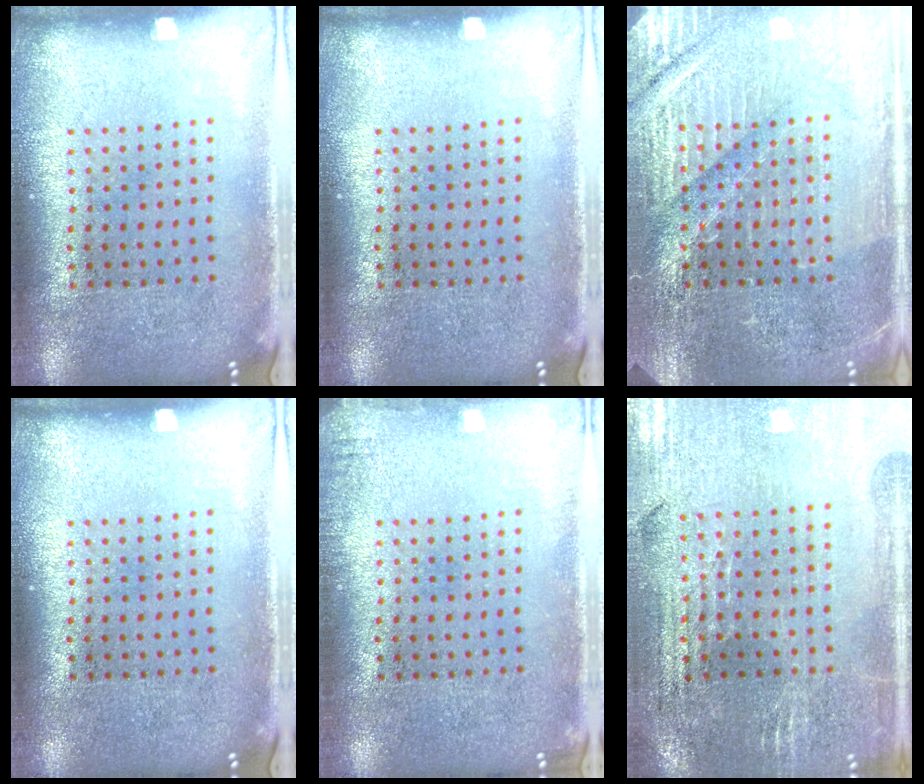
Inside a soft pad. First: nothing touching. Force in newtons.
{"total": 0.0}
{"total": 4.2, "press": 4.1, "slide": 1.2}
{"total": 0.0}
{"total": 1.0, "press": 1.0, "slide": 0.1}
{"total": 1.8, "press": 1.7, "slide": 0.4}